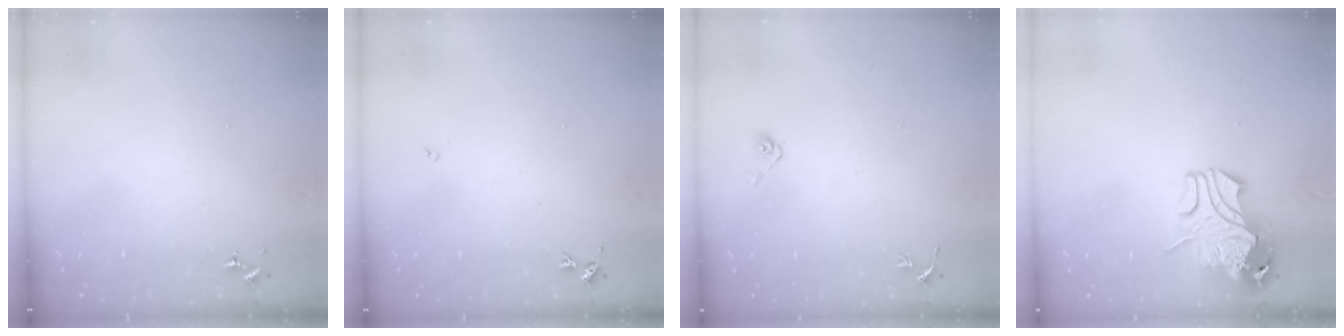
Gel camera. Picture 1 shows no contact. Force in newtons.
{"total": 3.0, "press": 3.0, "slide": 0.4}
{"total": 4.0, "press": 3.6, "slide": 1.8}
{"total": 12.1, "press": 12.0, "slide": 1.8}